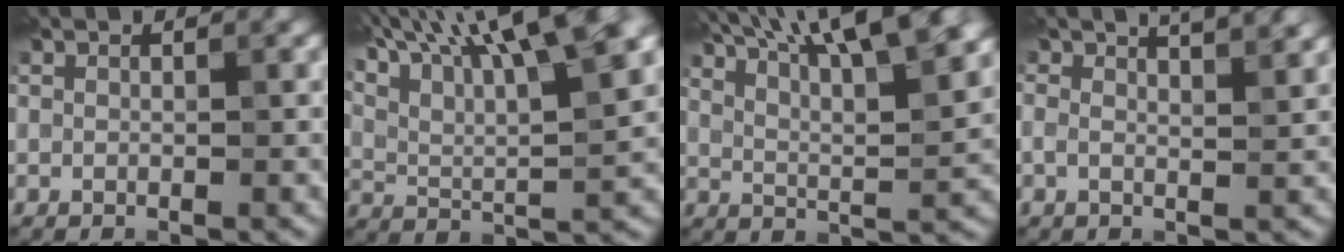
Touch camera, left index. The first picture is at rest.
{"total": 16.4, "force": [10.3, 5.0, 11.7], "torque": [-0.193, 0.042, 0.141]}
{"total": 14.5, "force": [9.6, 4.1, 10.1], "torque": [-0.136, 0.040, 0.112]}
{"total": 5.4, "force": [2.8, 1.9, 4.3], "torque": [-0.046, 0.029, 0.005]}